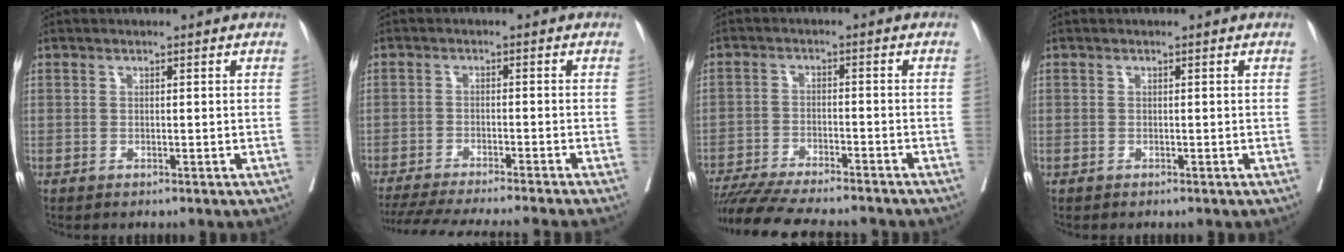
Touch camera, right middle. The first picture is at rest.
{"total": 15.7, "force": [-14.1, -0.8, 6.9], "torque": [-0.101, -0.038, -0.208]}
{"total": 16.1, "force": [-14.4, 1.9, 6.8], "torque": [-0.122, -0.022, -0.215]}
{"total": 0.0}